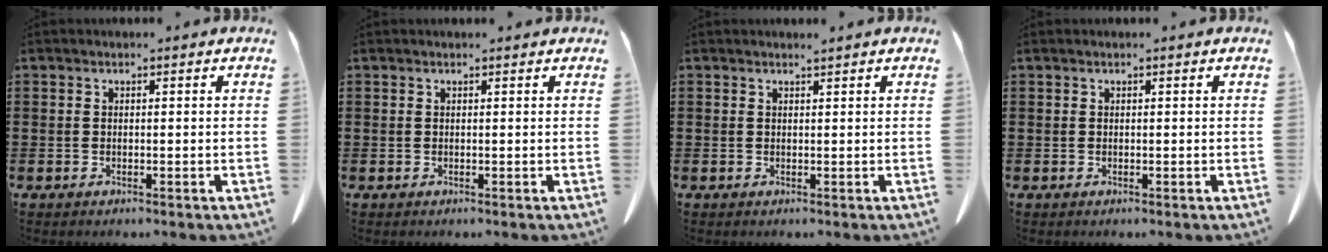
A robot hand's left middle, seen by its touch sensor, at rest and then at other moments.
{"total": 0.0}
{"total": 0.5, "force": [0.5, 0.0, 0.1], "torque": [-0.003, -0.001, 0.011]}
{"total": 0.0}